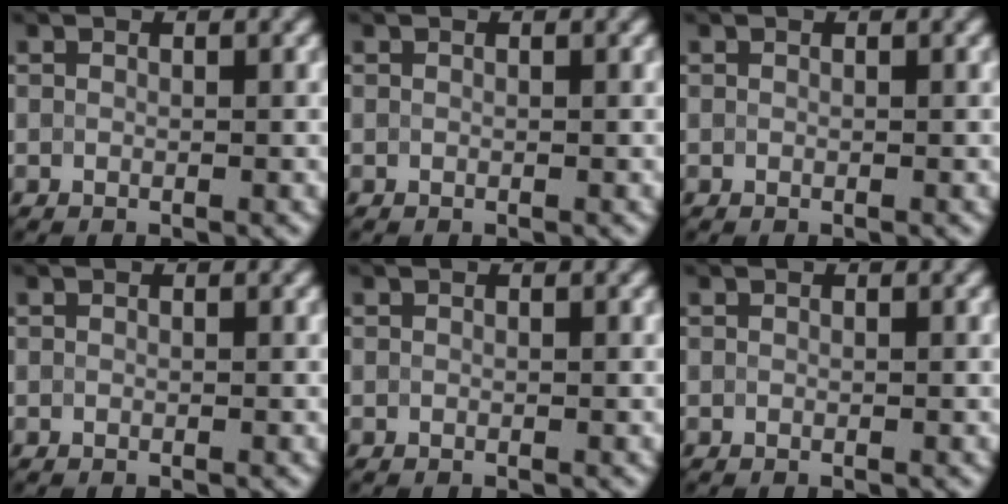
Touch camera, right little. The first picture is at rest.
{"total": 0.0}
{"total": 0.0}
{"total": 0.0}
{"total": 0.0}
{"total": 0.0}